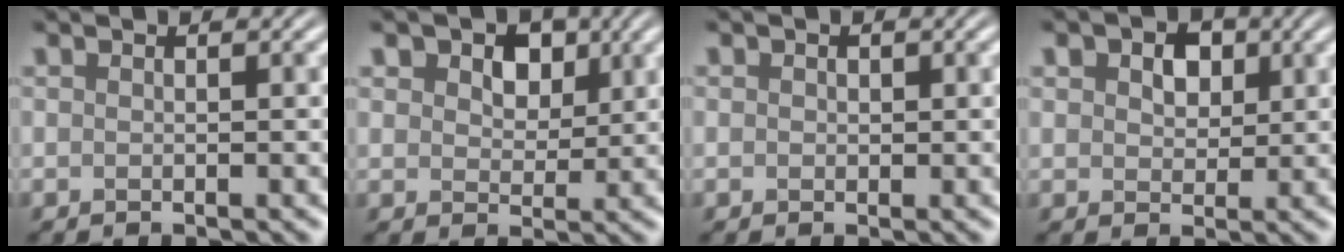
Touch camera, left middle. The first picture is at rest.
{"total": 3.9, "force": [2.7, 2.5, 1.4], "torque": [-0.050, 0.022, 0.045]}
{"total": 1.2, "force": [-0.1, -0.4, -1.1], "torque": [-0.002, 0.007, 0.018]}
{"total": 1.7, "force": [1.2, 1.2, 0.2], "torque": [-0.022, 0.014, 0.034]}